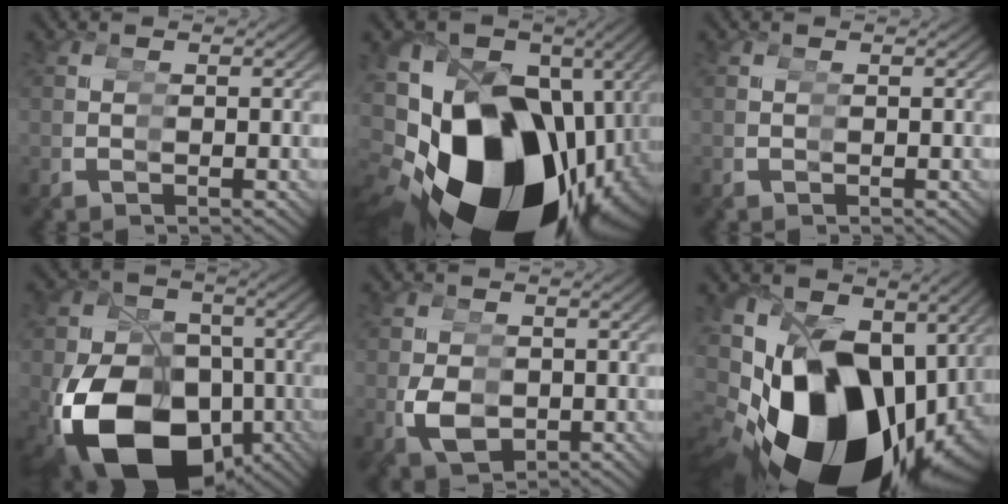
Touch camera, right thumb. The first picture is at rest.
{"total": 25.5, "force": [-3.5, 16.7, 18.9], "torque": [-0.314, -0.050, -0.031]}
{"total": 0.0}
{"total": 18.1, "force": [-5.1, 12.4, 12.1], "torque": [-0.222, -0.062, -0.052]}
{"total": 5.1, "force": [-1.0, 4.0, 3.0], "torque": [-0.077, -0.028, 0.005]}
{"total": 20.7, "force": [-2.8, 13.4, 15.6], "torque": [-0.275, -0.029, -0.022]}